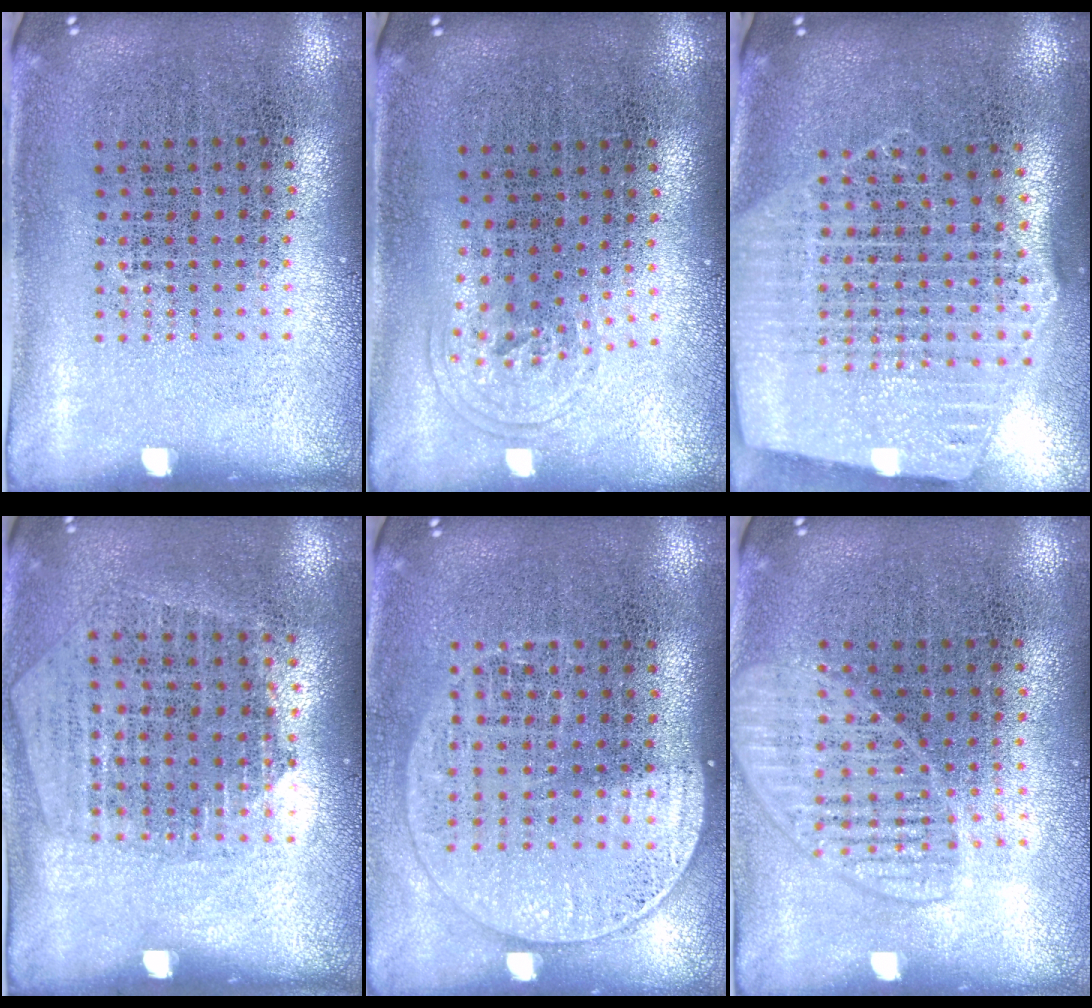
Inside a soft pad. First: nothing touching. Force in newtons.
{"total": 0.9, "press": 0.6, "slide": 0.6}
{"total": 2.6, "press": 2.2, "slide": 1.4}
{"total": 1.2, "press": 1.1, "slide": 0.5}
{"total": 1.5, "press": 1.3, "slide": 0.7}
{"total": 1.4, "press": 1.3, "slide": 0.6}